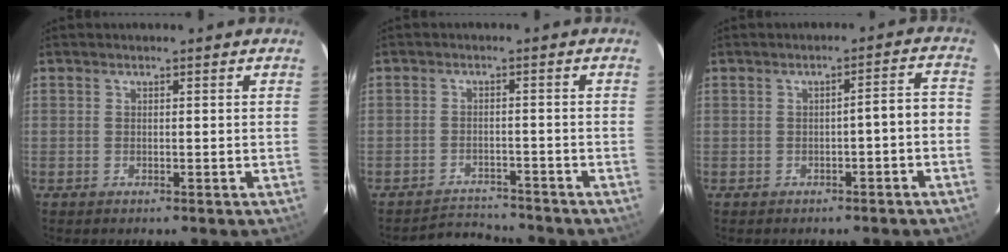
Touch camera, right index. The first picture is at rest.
{"total": 4.4, "force": [-4.2, 0.4, -1.2], "torque": [0.021, 0.003, -0.067]}
{"total": 3.6, "force": [-1.4, 0.6, 3.3], "torque": [-0.035, 0.021, -0.020]}